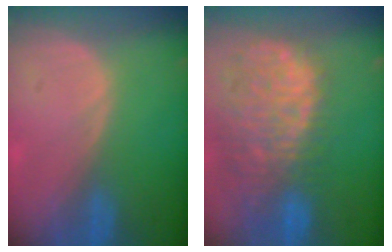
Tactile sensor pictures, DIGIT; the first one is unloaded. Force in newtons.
{"total": 13.8, "press": 11.2, "slide": 8.0}